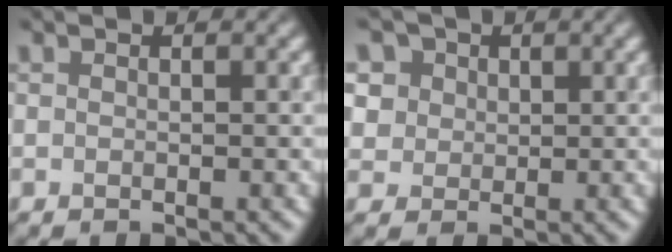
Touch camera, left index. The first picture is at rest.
{"total": 5.3, "force": [2.6, 4.2, 1.8], "torque": [-0.041, 0.016, 0.033]}